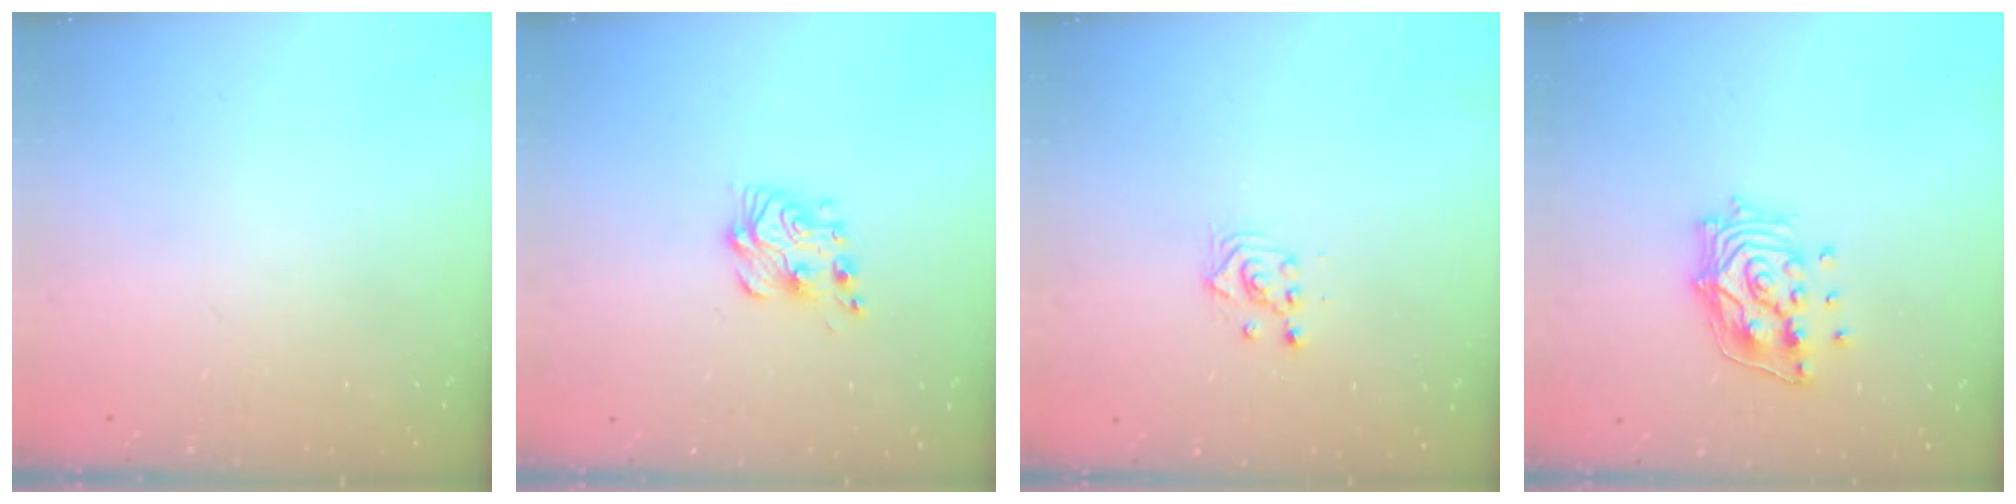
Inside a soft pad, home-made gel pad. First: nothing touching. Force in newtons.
{"total": 8.1, "press": 8.1, "slide": 0.4}
{"total": 2.3, "press": 2.3, "slide": 0.2}
{"total": 13.9, "press": 13.8, "slide": 1.8}